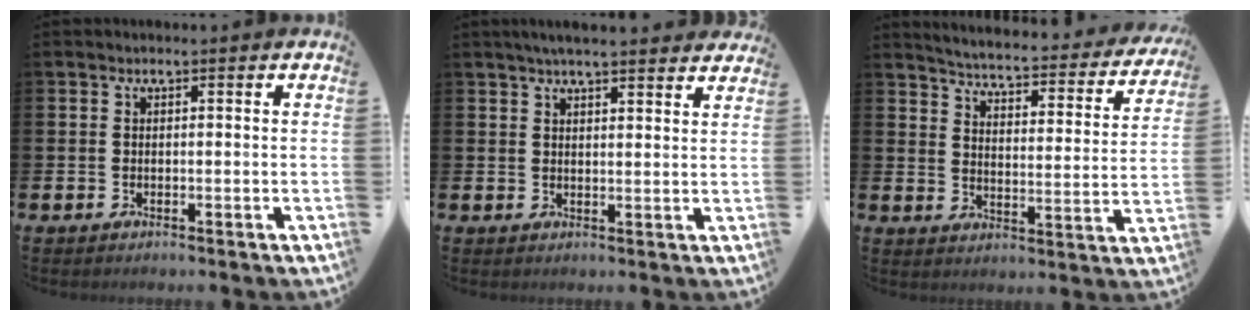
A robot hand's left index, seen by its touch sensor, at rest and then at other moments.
{"total": 4.1, "force": [3.9, 0.2, 1.3], "torque": [-0.031, -0.011, 0.070]}
{"total": 4.2, "force": [4.1, 0.4, 1.0], "torque": [-0.044, -0.038, 0.062]}